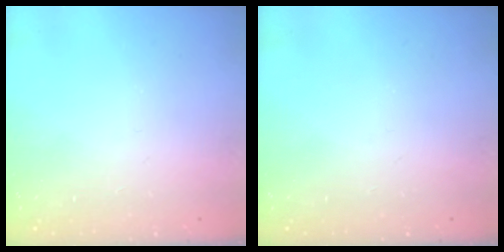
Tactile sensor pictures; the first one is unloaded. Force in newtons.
{"total": 0.0}